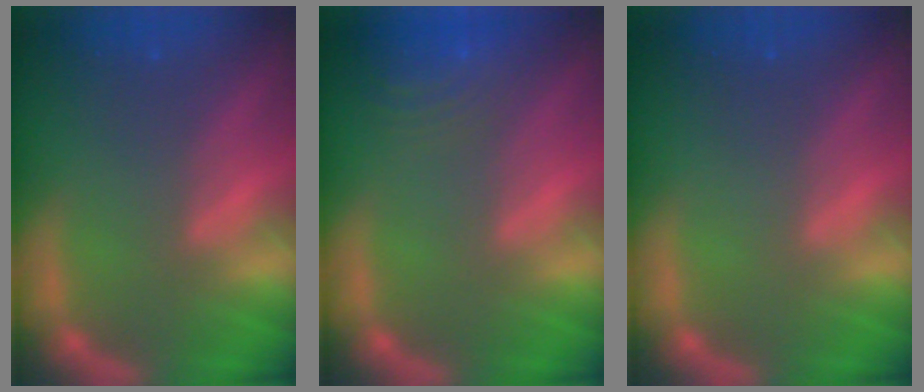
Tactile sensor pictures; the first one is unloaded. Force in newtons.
{"total": 7.5}
{"total": 0.0}